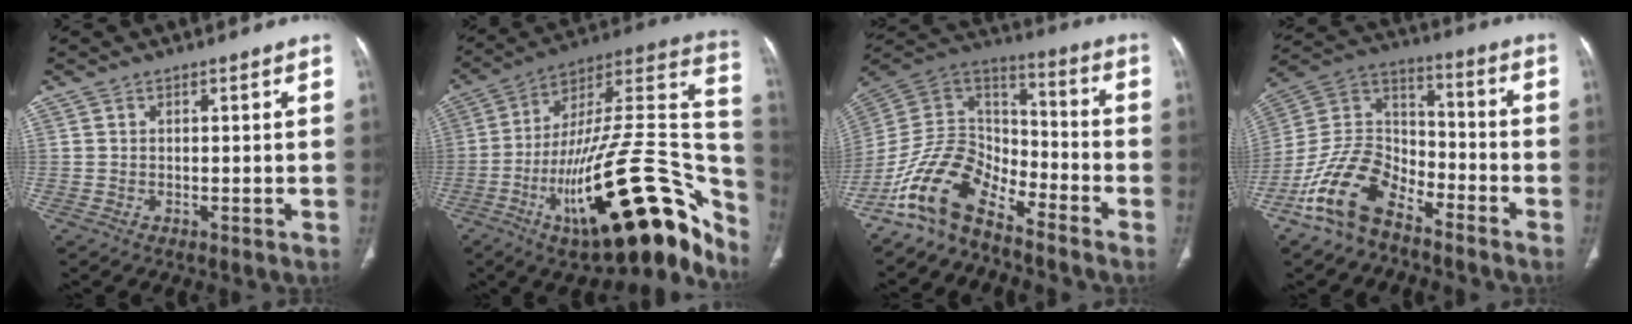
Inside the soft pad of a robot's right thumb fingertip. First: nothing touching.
{"total": 37.2, "force": [-15.8, 12.5, 31.3], "torque": [-0.388, 0.075, -0.241]}
{"total": 14.4, "force": [-10.4, 7.1, 7.0], "torque": [-0.116, 0.094, -0.207]}
{"total": 14.9, "force": [-9.8, 8.1, 7.8], "torque": [-0.144, 0.076, -0.195]}